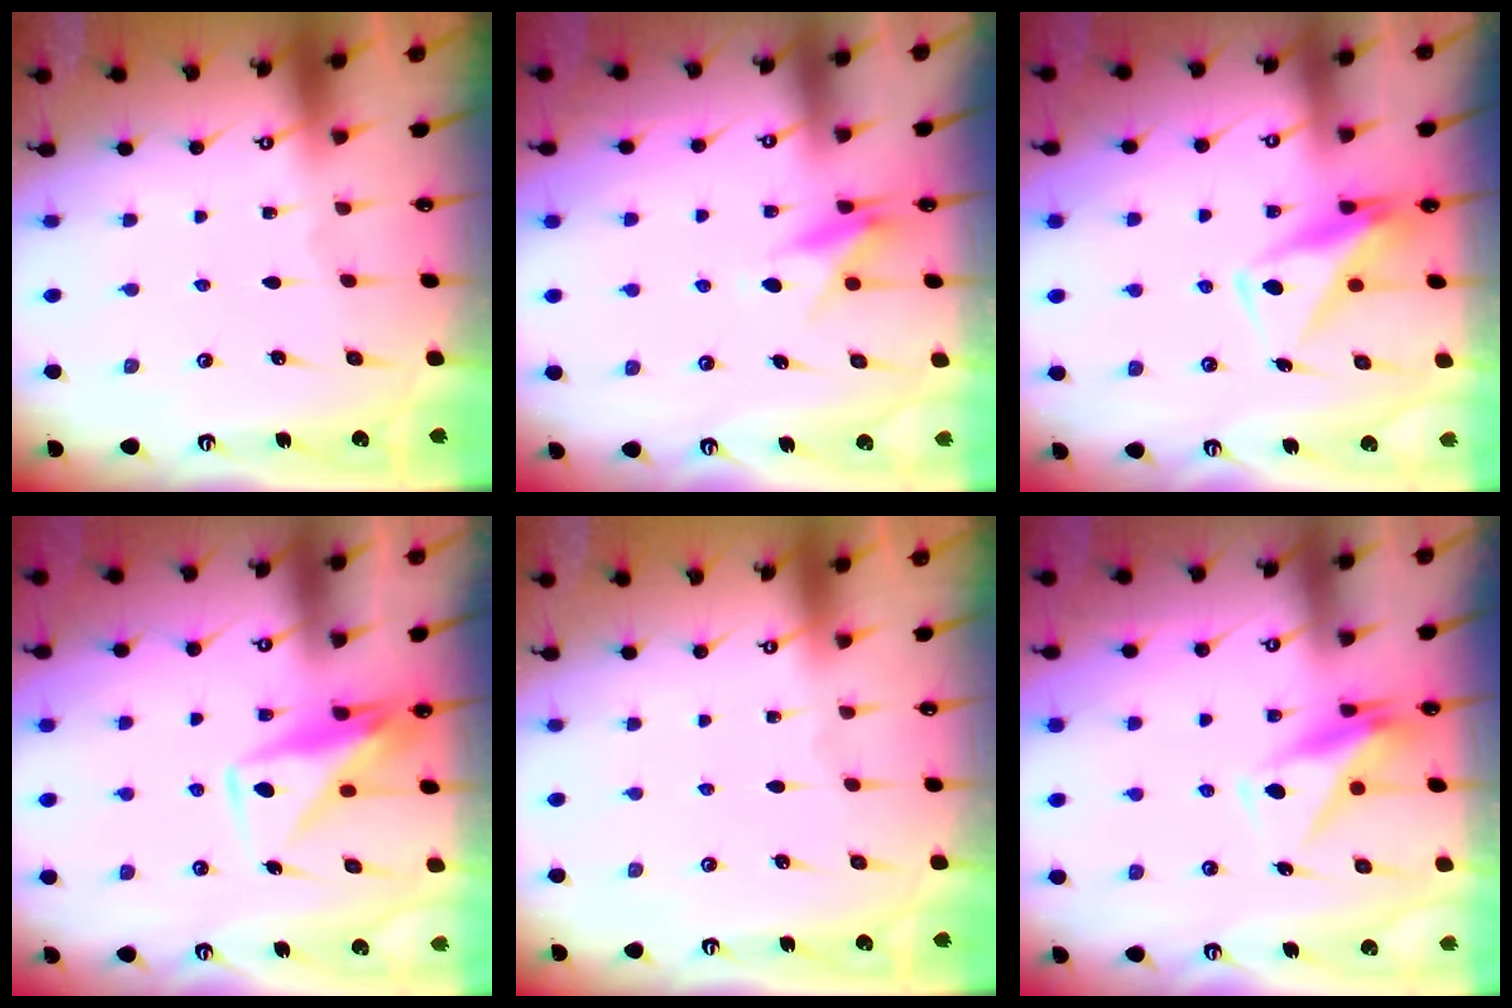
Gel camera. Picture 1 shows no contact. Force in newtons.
{"total": 8.0, "press": 8.0, "slide": 0.5}
{"total": 10.7, "press": 10.6, "slide": 1.0}
{"total": 9.7, "press": 9.7, "slide": 0.5}
{"total": 0.0}
{"total": 10.4, "press": 10.3, "slide": 1.7}